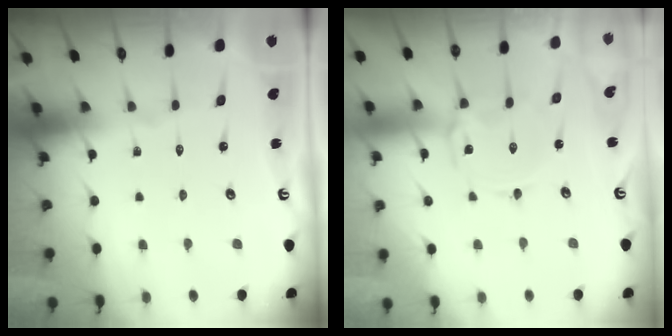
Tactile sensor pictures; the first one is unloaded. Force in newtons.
{"total": 2.9, "press": 2.9, "slide": 0.4}